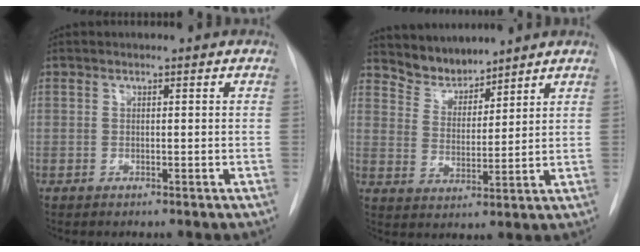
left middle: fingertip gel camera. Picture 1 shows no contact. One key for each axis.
{"total": 5.4, "fx": 5.2, "fy": 1.3, "fz": 0.1, "tx": -0.002, "ty": 0.007, "tz": 0.106}